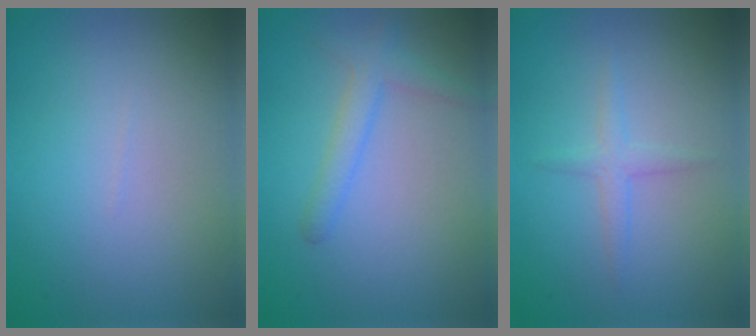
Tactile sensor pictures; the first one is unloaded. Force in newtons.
{"total": 2.4, "press": 2.4, "slide": 0.1}
{"total": 1.5, "press": 1.5, "slide": 0.0}